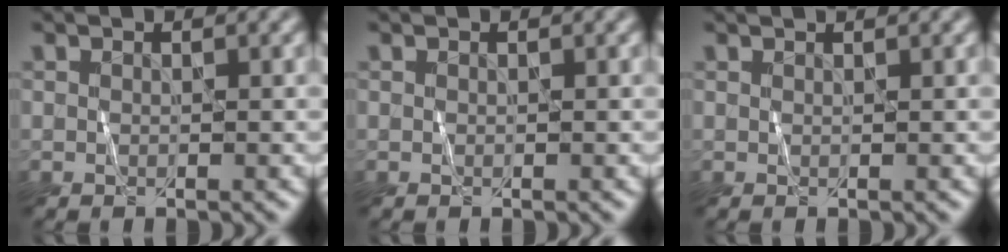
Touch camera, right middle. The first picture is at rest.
{"total": 0.0}
{"total": 0.7, "force": [0.6, 0.0, 0.2], "torque": [-0.003, -0.001, 0.004]}